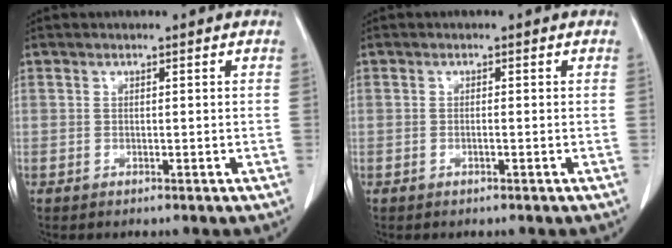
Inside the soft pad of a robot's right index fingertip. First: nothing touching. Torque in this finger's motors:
{"motor_torque": [-0.02, -0.02, -0.03, -0.01]}